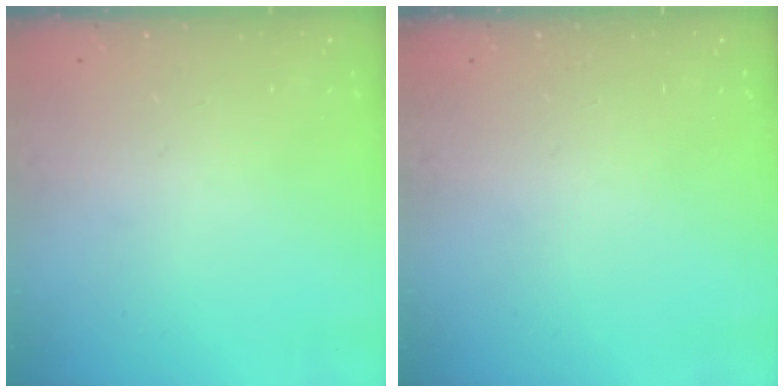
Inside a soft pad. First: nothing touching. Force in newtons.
{"total": 0.0}